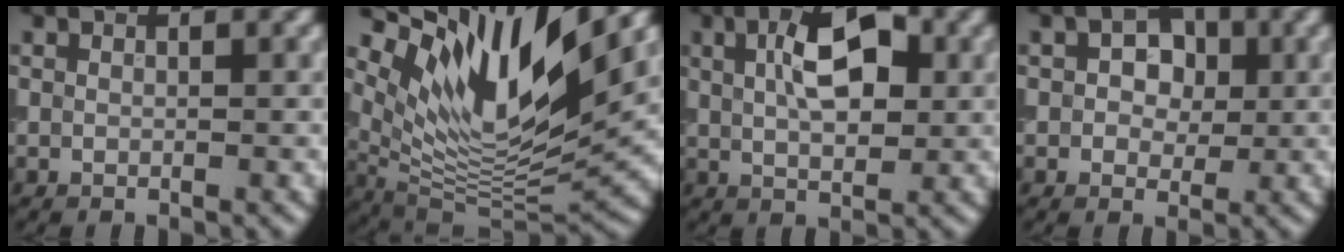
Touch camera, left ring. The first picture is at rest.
{"total": 13.6, "force": [7.5, 4.3, 10.5], "torque": [-0.205, 0.004, 0.149]}
{"total": 6.1, "force": [1.7, 2.9, 5.1], "torque": [-0.083, 0.011, 0.023]}
{"total": 3.5, "force": [0.5, 2.6, 2.3], "torque": [-0.030, 0.004, -0.002]}